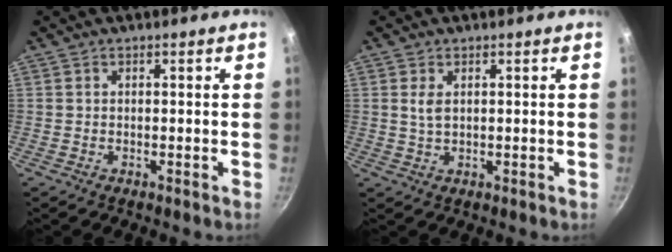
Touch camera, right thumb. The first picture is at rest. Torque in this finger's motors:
{"motor_torque": [-0.57, 0.47, 0.62, -0.15, 0.01]}